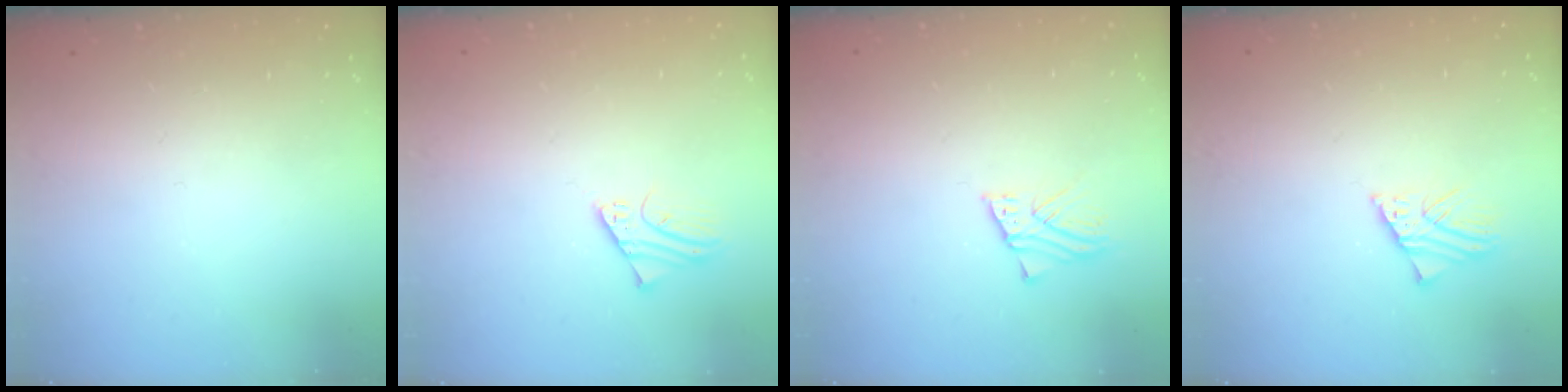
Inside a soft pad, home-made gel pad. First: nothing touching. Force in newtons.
{"total": 1.9, "press": 1.9, "slide": 0.1}
{"total": 2.7, "press": 2.7, "slide": 0.2}
{"total": 2.5, "press": 2.5, "slide": 0.3}